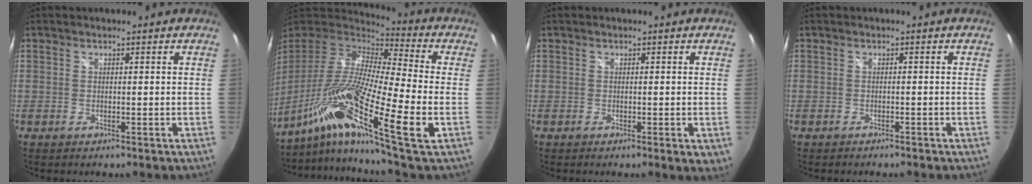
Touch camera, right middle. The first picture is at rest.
{"total": 23.1, "force": [-11.0, 1.6, 20.2], "torque": [-0.354, -0.051, -0.216]}
{"total": 2.3, "force": [-0.3, 0.6, 2.2], "torque": [-0.033, -0.009, -0.003]}
{"total": 1.4, "force": [-1.3, 0.4, 0.4], "torque": [-0.011, -0.007, -0.020]}